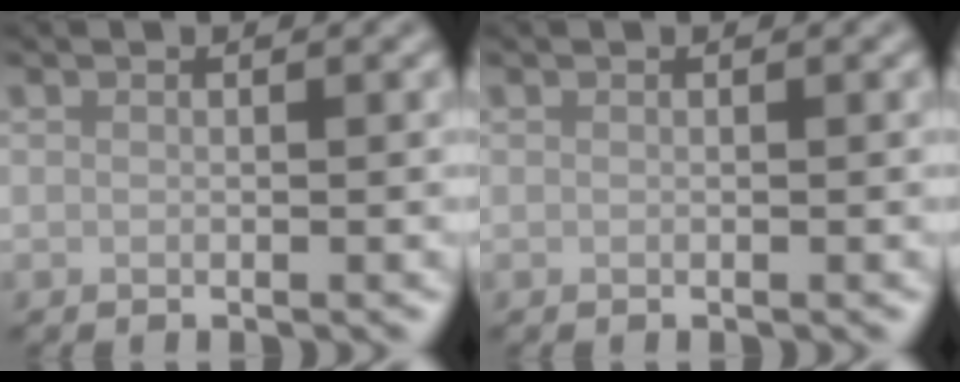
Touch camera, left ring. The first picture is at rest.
{"total": 0.0}